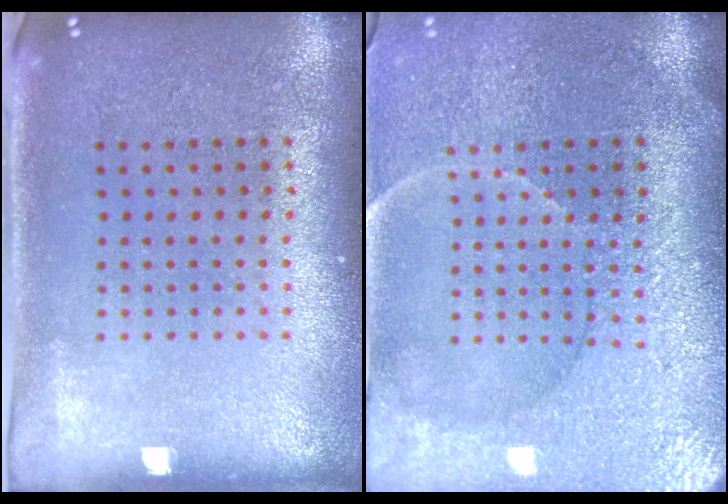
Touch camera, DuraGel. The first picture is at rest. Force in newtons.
{"total": 3.8, "press": 3.5, "slide": 1.5}